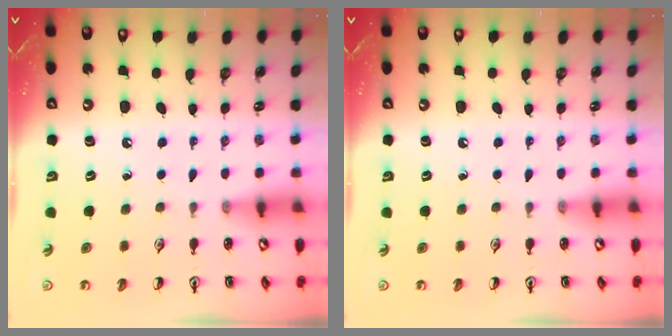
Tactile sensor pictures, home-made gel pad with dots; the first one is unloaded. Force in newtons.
{"total": 0.0}